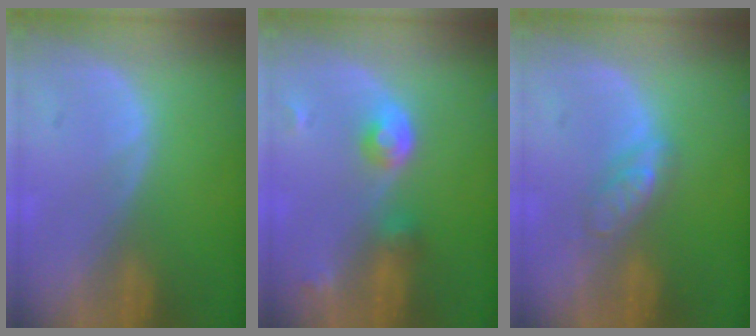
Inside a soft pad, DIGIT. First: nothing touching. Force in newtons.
{"total": 4.1, "press": 4.1, "slide": 0.6}
{"total": 3.8, "press": 3.7, "slide": 0.3}